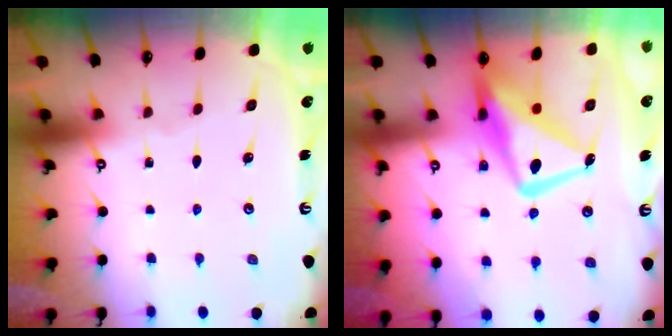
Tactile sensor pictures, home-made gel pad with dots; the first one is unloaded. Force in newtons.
{"total": 15.5, "press": 15.4, "slide": 1.7}